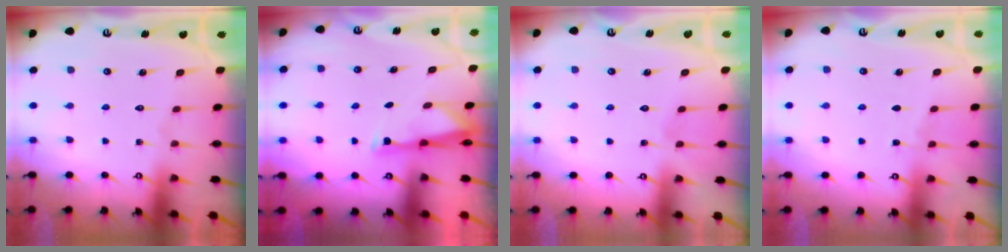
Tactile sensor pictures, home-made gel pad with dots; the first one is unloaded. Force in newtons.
{"total": 3.1, "press": 3.0, "slide": 0.6}
{"total": 2.6, "press": 2.6, "slide": 0.2}
{"total": 3.6, "press": 3.5, "slide": 0.5}